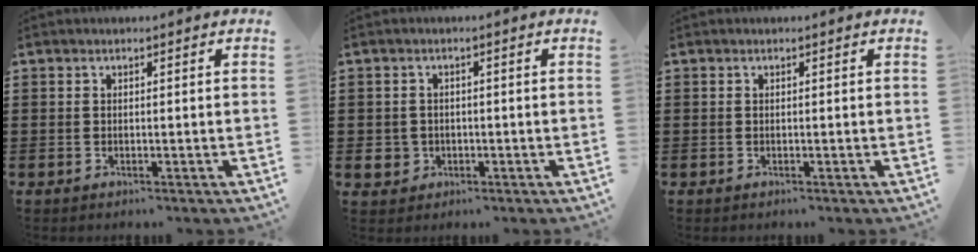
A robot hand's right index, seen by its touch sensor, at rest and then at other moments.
{"total": 2.0, "force": [-0.5, 1.9, 0.4], "torque": [-0.014, 0.004, -0.012]}
{"total": 0.0}